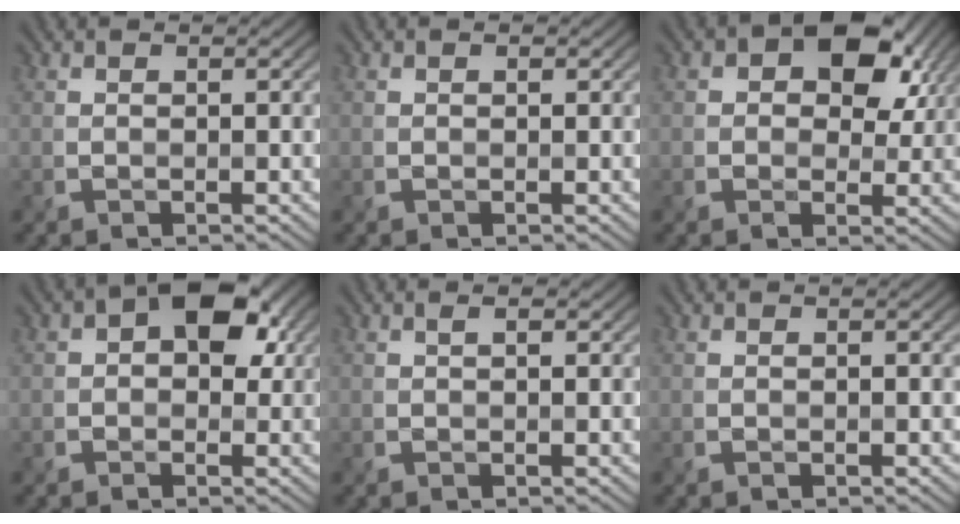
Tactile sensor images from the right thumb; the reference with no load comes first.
{"total": 0.6, "force": [0.2, 0.5, 0.4], "torque": [-0.004, -0.004, 0.004]}
{"total": 9.2, "force": [3.3, 6.3, 5.9], "torque": [-0.082, 0.001, 0.049]}
{"total": 6.7, "force": [1.6, 4.5, 4.7], "torque": [-0.061, 0.003, 0.014]}
{"total": 0.7, "force": [0.3, 0.3, 0.6], "torque": [-0.012, -0.002, 0.006]}
{"total": 0.0}